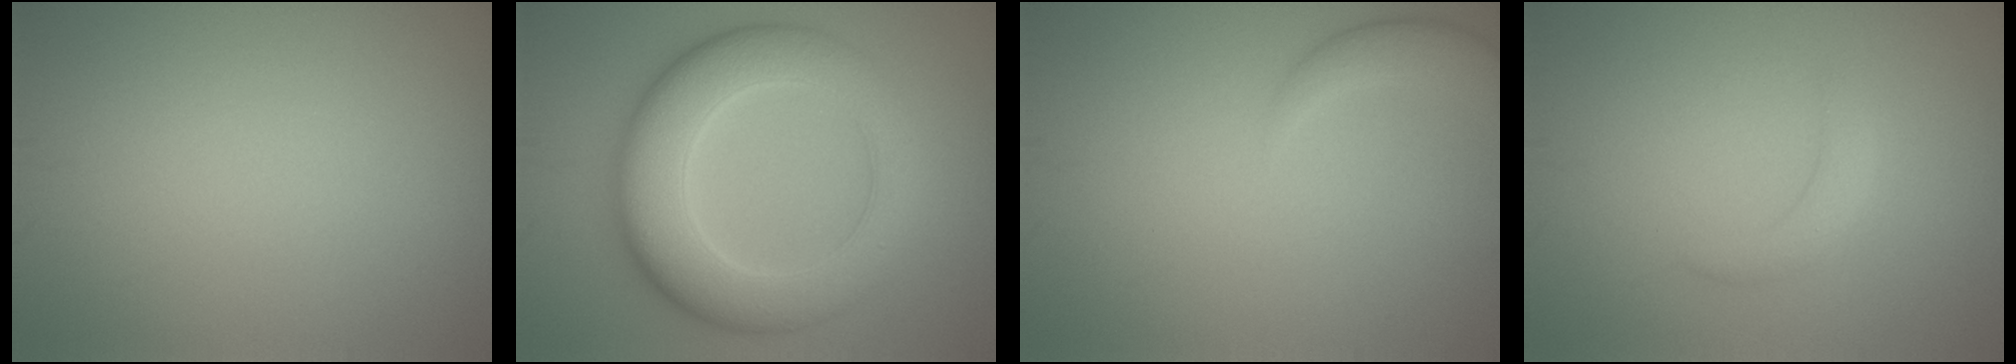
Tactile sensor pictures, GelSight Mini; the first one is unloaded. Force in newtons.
{"total": 9.8, "press": 9.8, "slide": 0.2}
{"total": 3.0, "press": 3.0, "slide": 0.2}
{"total": 1.6, "press": 1.6, "slide": 0.2}